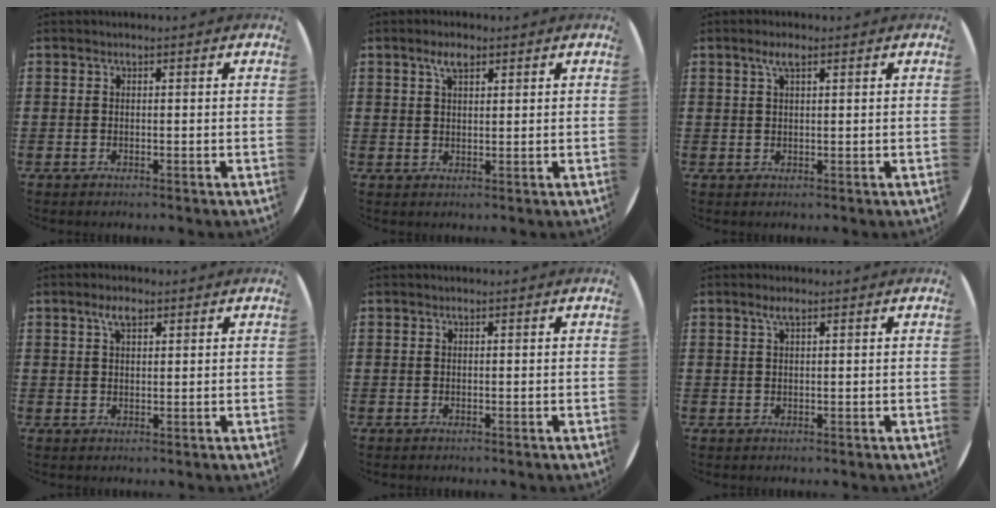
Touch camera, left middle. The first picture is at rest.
{"total": 3.0, "force": [2.0, 1.1, 1.9], "torque": [-0.033, 0.004, 0.033]}
{"total": 2.5, "force": [1.4, 0.6, 2.0], "torque": [-0.042, 0.006, 0.022]}
{"total": 2.9, "force": [1.9, 1.2, 1.8], "torque": [-0.031, 0.004, 0.031]}
{"total": 0.0}
{"total": 1.6, "force": [0.9, 0.2, 1.3], "torque": [-0.027, 0.005, 0.015]}